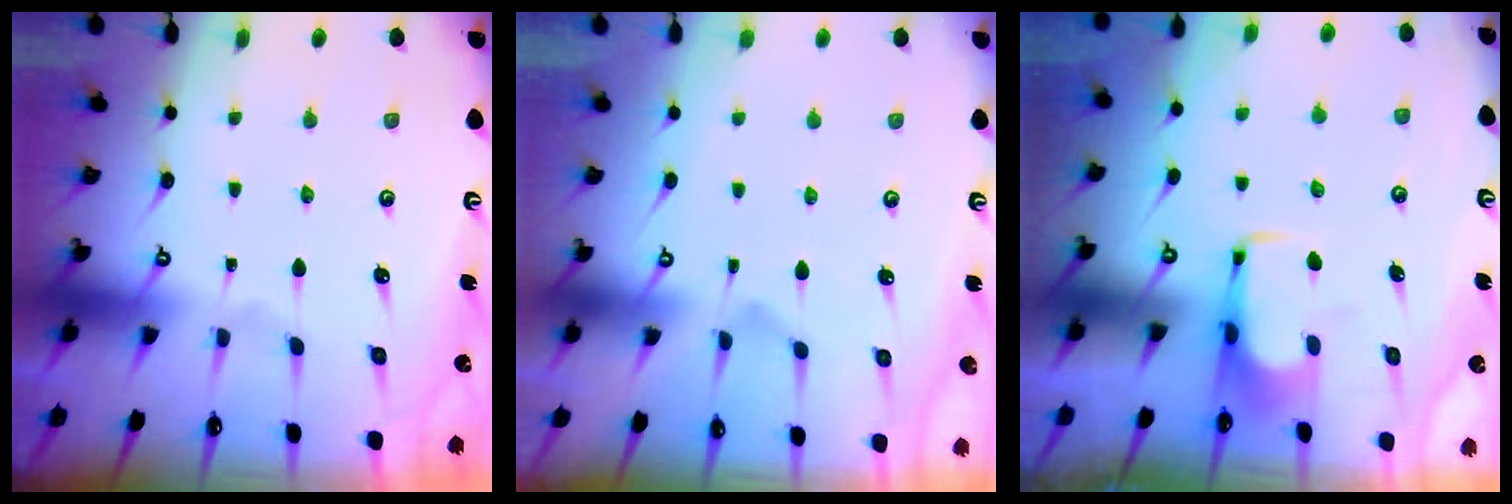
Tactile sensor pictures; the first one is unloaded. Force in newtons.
{"total": 3.2, "press": 3.0, "slide": 1.1}
{"total": 2.2, "press": 2.1, "slide": 0.4}